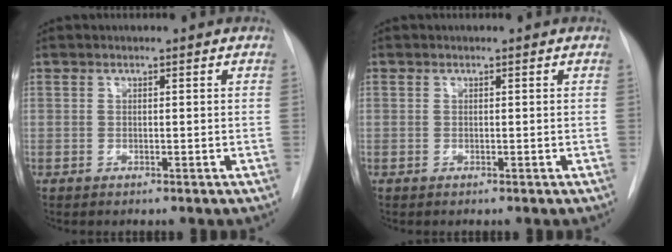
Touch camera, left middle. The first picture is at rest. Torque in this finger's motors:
{"motor_torque": [0.31, -0.27, 0.21, 0.05]}